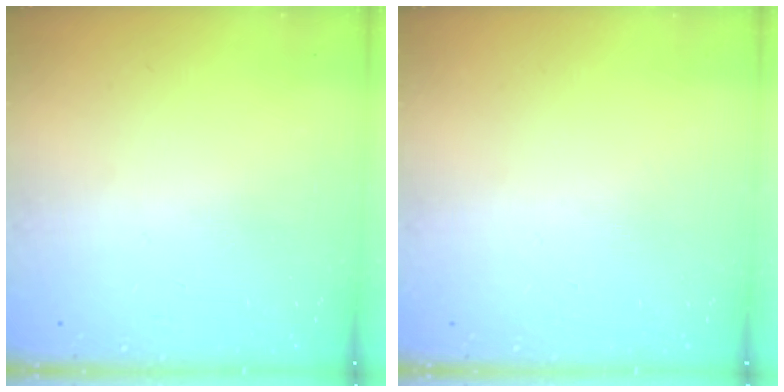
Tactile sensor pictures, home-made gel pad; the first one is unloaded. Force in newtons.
{"total": 0.0}